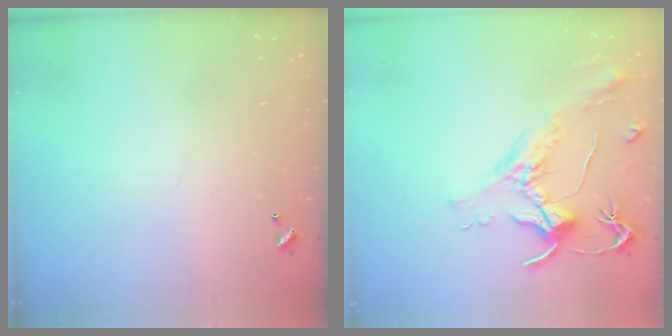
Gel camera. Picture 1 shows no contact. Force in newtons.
{"total": 1.6, "press": 1.5, "slide": 0.7}